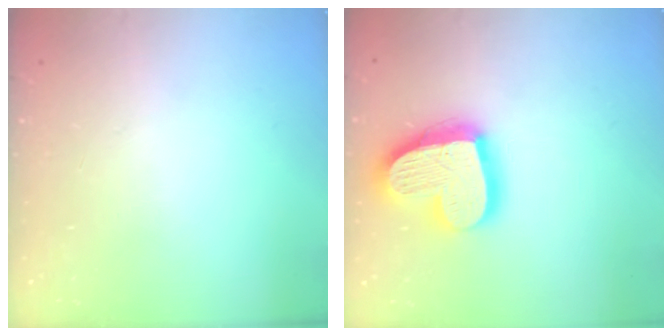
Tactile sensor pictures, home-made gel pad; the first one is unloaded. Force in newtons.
{"total": 21.1, "press": 21.0, "slide": 1.8}